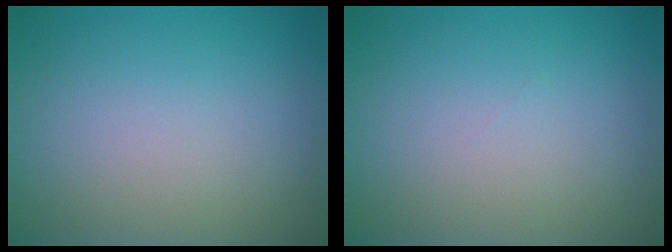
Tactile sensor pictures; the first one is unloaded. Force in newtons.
{"total": 0.0}